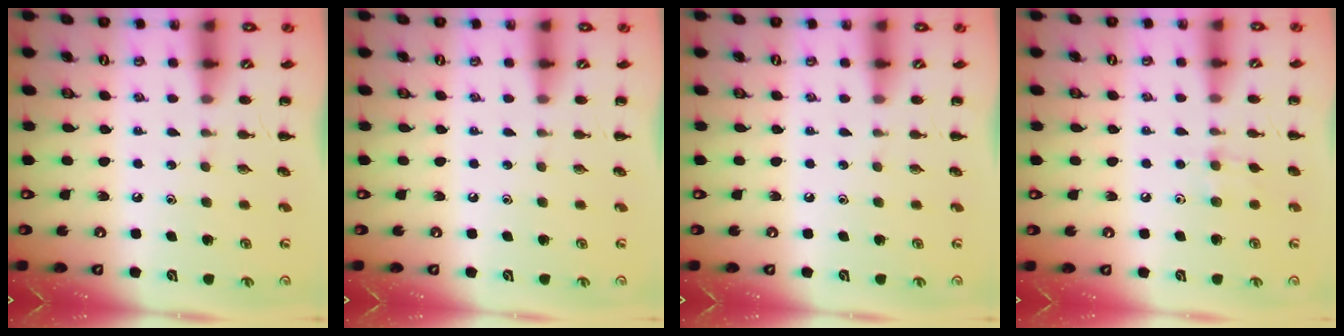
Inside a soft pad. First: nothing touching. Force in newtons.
{"total": 0.0}
{"total": 0.0}
{"total": 3.5, "press": 3.4, "slide": 1.1}